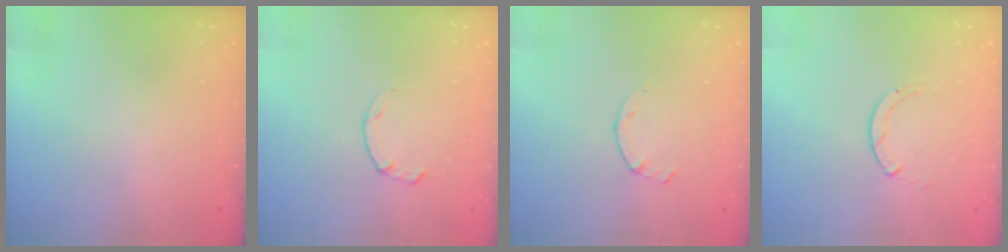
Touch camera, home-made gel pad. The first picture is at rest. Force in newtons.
{"total": 0.5, "press": 0.4, "slide": 0.3}
{"total": 0.8, "press": 0.7, "slide": 0.2}
{"total": 0.8, "press": 0.7, "slide": 0.1}